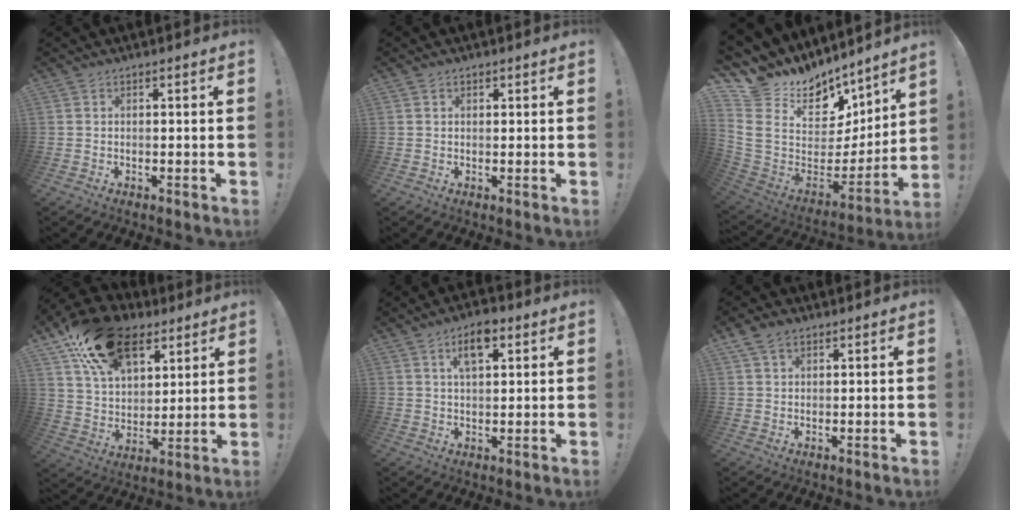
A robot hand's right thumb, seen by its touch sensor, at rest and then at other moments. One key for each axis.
{"total": 0.8, "fx": 0.3, "fy": 0.7, "fz": 0.2, "tx": 0.002, "ty": -0.001, "tz": 0.005}
{"total": 12.8, "fx": 9.2, "fy": 8.1, "fz": 3.8, "tx": -0.065, "ty": -0.097, "tz": 0.202}
{"total": 23.0, "fx": 12.9, "fy": 14.7, "fz": 12.1, "tx": -0.192, "ty": -0.065, "tz": 0.240}
{"total": 7.3, "fx": 3.5, "fy": 3.8, "fz": 5.2, "tx": -0.072, "ty": -0.005, "tz": 0.059}
{"total": 4.6, "fx": 2.8, "fy": 3.1, "fz": 2.1, "tx": -0.033, "ty": -0.005, "tz": 0.053}